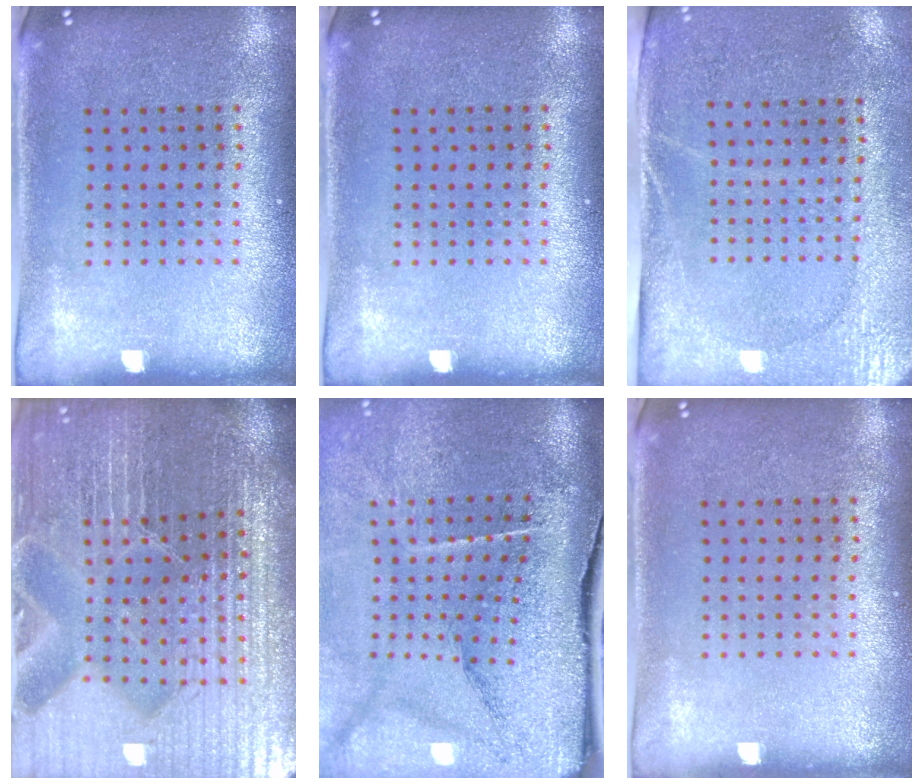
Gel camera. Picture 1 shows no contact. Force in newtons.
{"total": 0.0}
{"total": 2.7, "press": 2.3, "slide": 1.5}
{"total": 5.7, "press": 5.3, "slide": 2.2}
{"total": 4.9, "press": 3.9, "slide": 3.0}
{"total": 0.0}